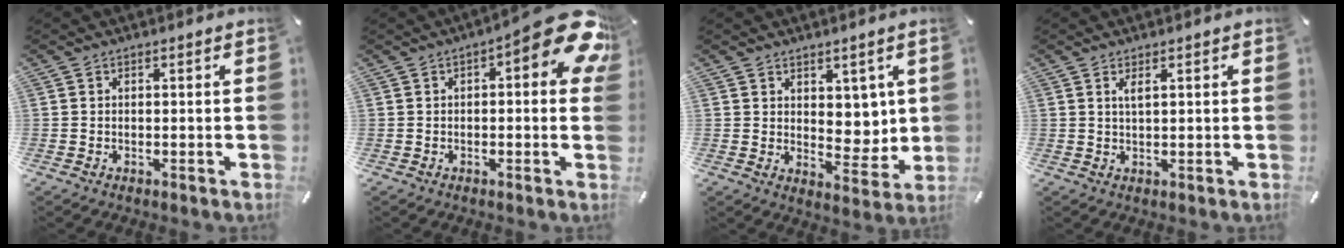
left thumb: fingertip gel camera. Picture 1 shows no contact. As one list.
[{"total": 12.7, "force": [4.9, 4.3, 11.0], "torque": [-0.132, -0.047, 0.081]}, {"total": 7.1, "force": [3.3, 5.6, 2.9], "torque": [-0.015, -0.033, 0.062]}, {"total": 2.1, "force": [0.9, 0.5, 1.8], "torque": [-0.039, 0.002, 0.014]}]